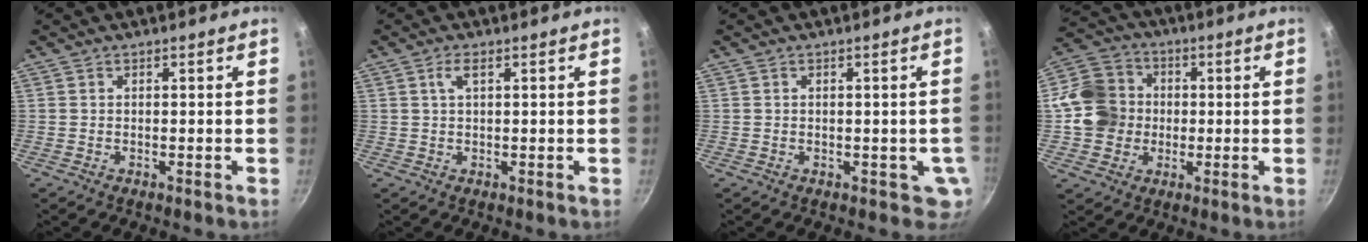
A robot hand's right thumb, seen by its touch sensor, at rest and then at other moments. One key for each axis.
{"total": 2.2, "fx": 0.9, "fy": 0.7, "fz": 1.9, "tx": -0.037, "ty": 0.002, "tz": 0.020}
{"total": 2.9, "fx": -0.1, "fy": 2.3, "fz": 1.8, "tx": -0.014, "ty": -0.003, "tz": 0.000}
{"total": 11.8, "fx": 0.0, "fy": 10.6, "fz": 5.3, "tx": -0.073, "ty": 0.022, "tz": -0.010}